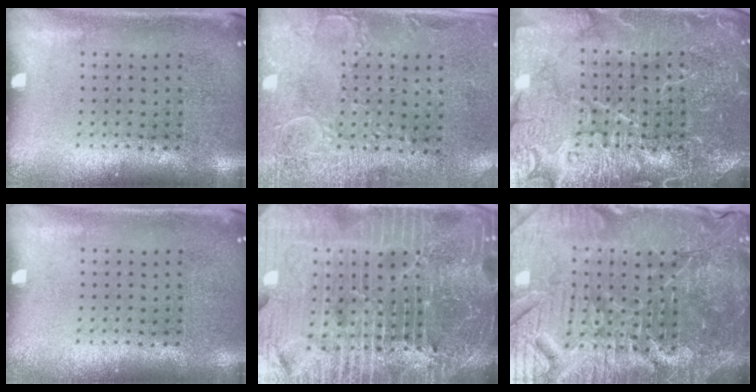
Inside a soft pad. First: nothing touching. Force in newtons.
{"total": 2.9, "press": 2.4, "slide": 1.7}
{"total": 7.2, "press": 7.1, "slide": 1.0}
{"total": 0.0}
{"total": 7.2, "press": 6.2, "slide": 3.7}
{"total": 6.6, "press": 5.9, "slide": 2.8}